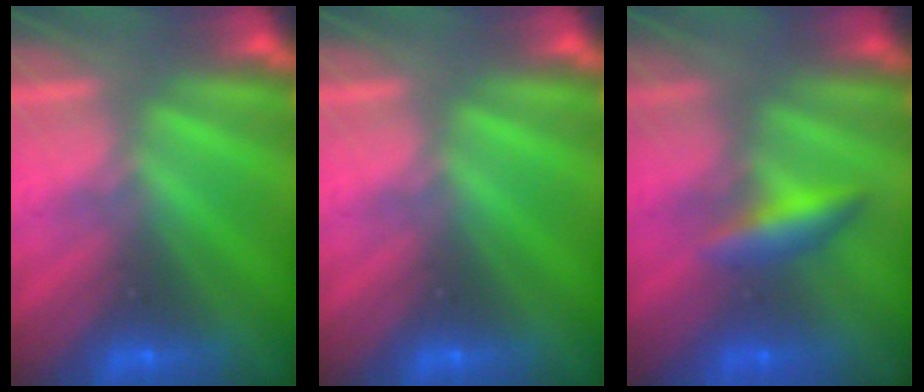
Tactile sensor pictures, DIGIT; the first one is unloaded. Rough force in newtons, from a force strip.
{"total": 0.0}
{"total": 2.4}